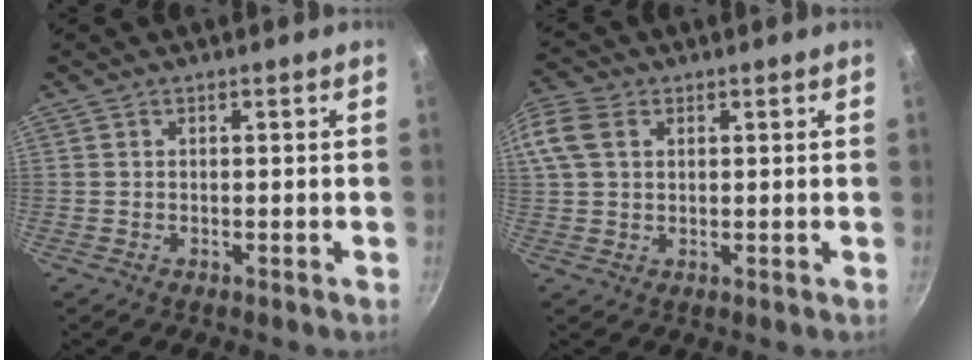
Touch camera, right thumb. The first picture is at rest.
{"total": 8.2, "force": [2.8, 5.4, 5.5], "torque": [-0.120, 0.019, 0.052]}